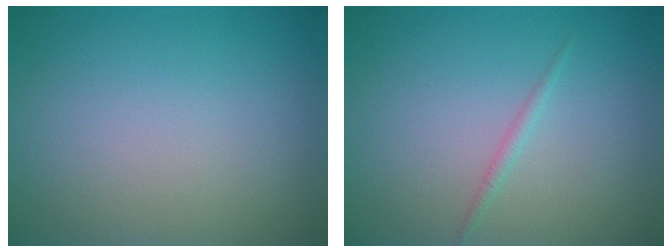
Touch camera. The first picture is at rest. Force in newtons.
{"total": 0.8, "press": 0.8, "slide": 0.1}